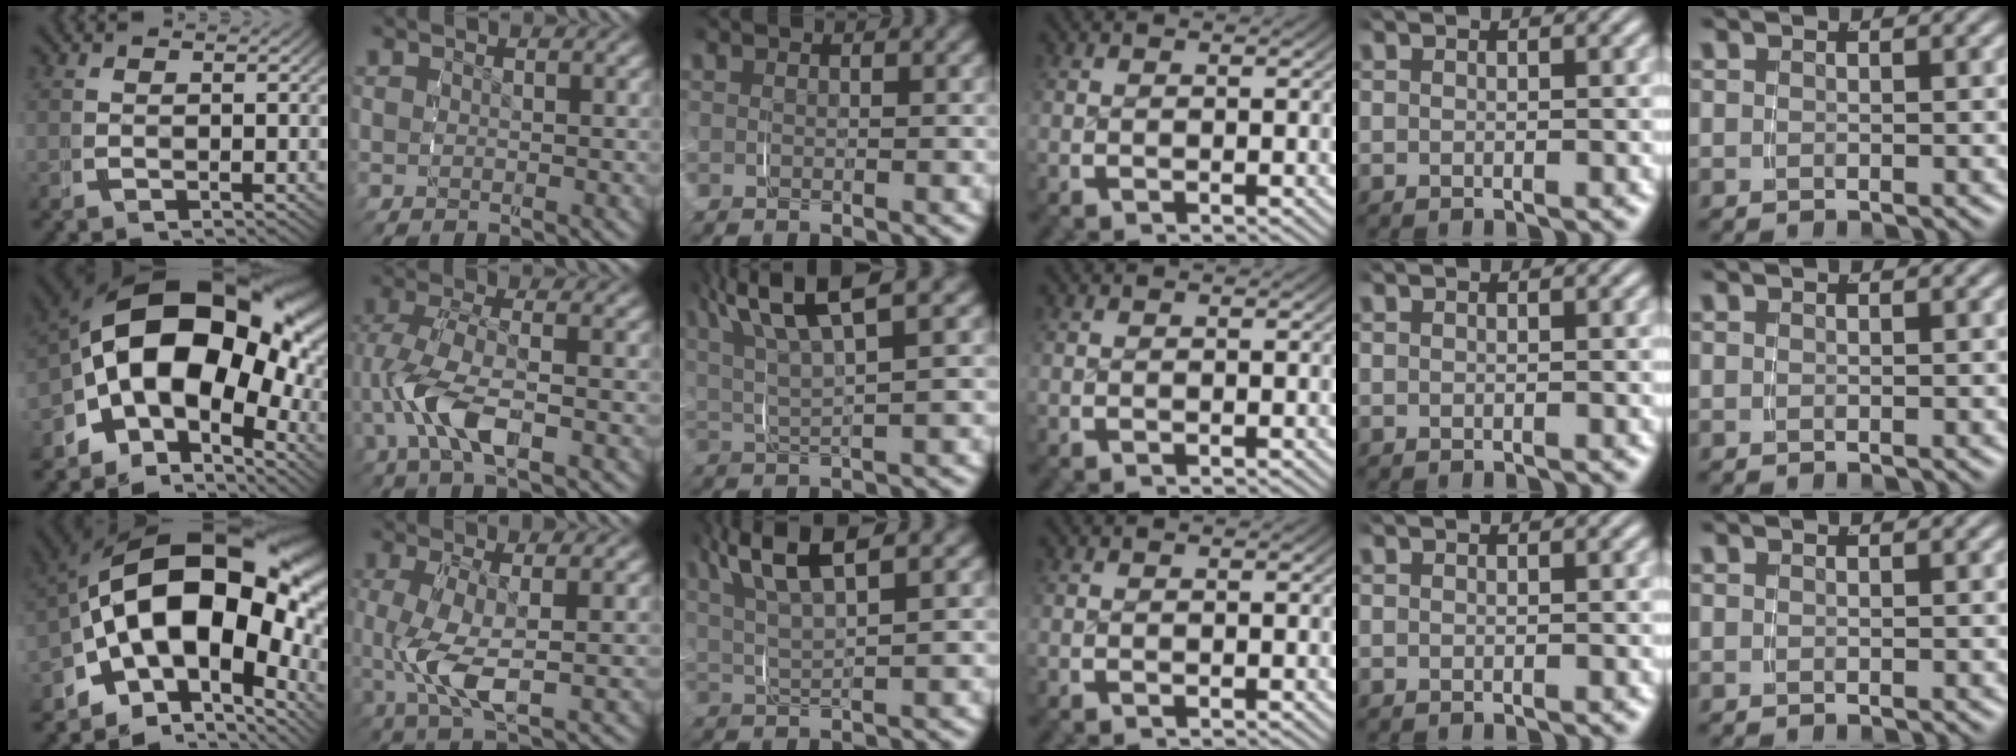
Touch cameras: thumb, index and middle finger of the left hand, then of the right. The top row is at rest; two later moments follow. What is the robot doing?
{"motion": "grasp_and_lifting", "object": "paper plate"}